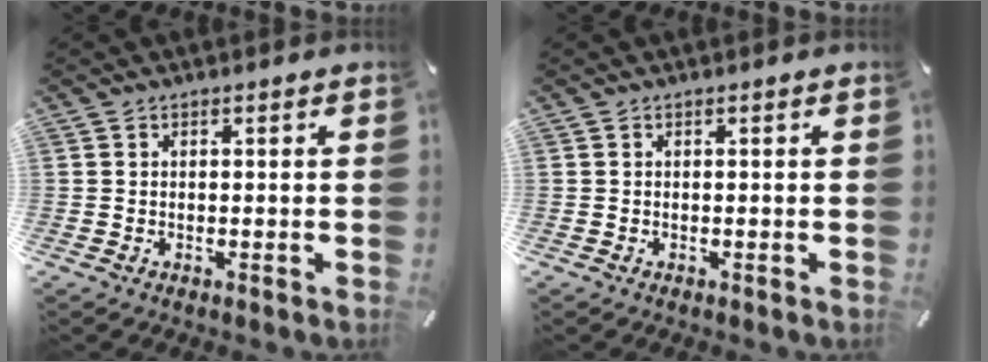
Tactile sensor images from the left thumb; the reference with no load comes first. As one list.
[{"total": 0.0}]